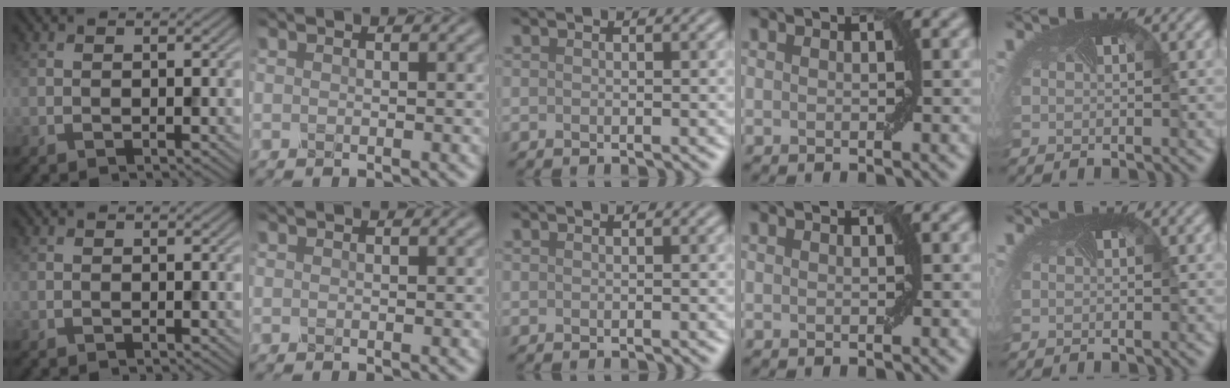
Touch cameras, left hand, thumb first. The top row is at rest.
{}